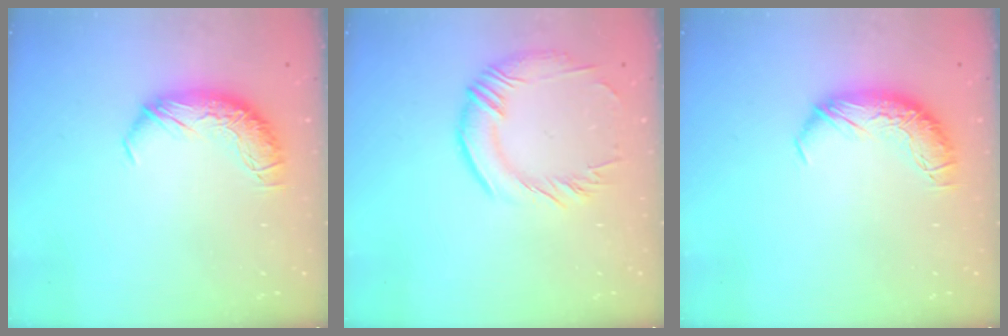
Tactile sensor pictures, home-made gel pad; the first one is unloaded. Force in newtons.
{"total": 2.6, "press": 2.2, "slide": 1.5}
{"total": 0.0}